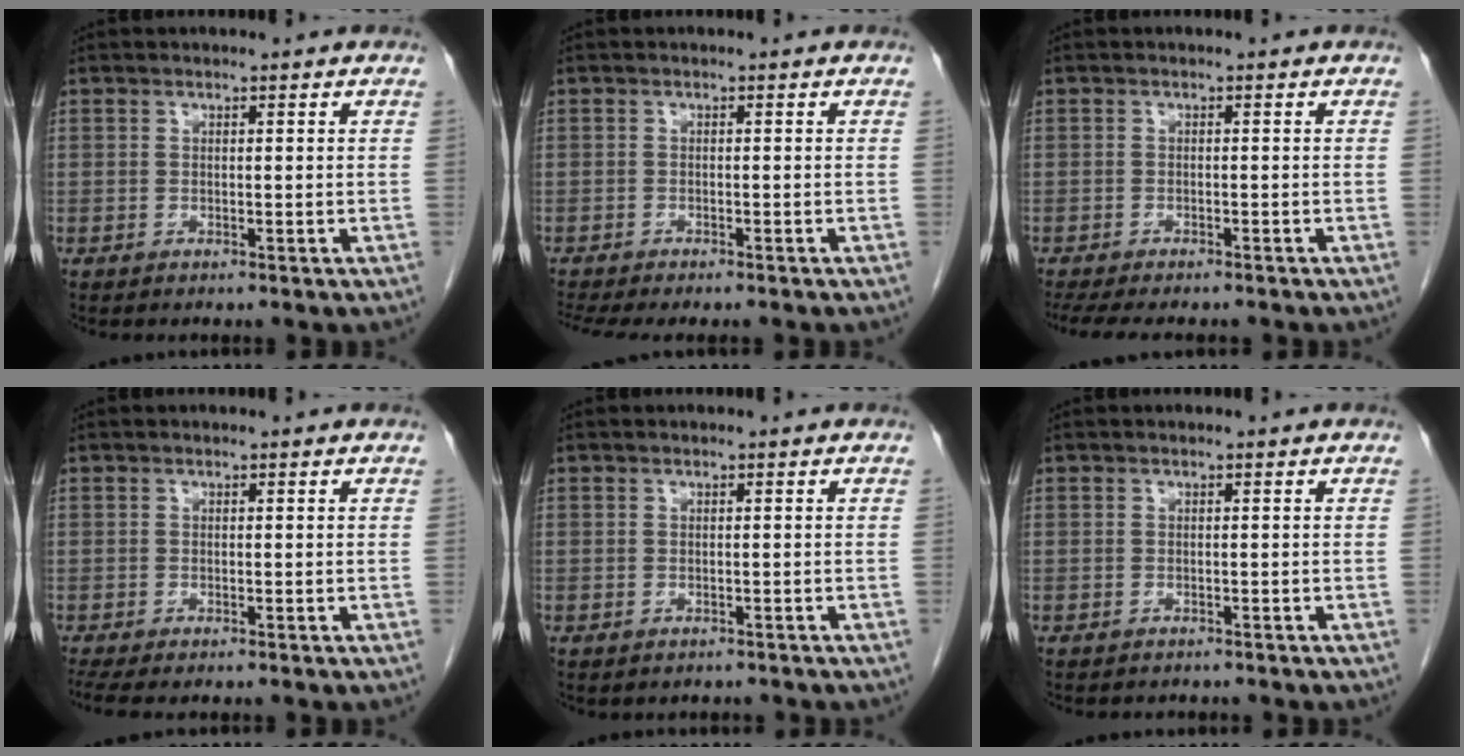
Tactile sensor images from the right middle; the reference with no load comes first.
{"total": 6.7, "force": [-5.9, 0.9, 3.2], "torque": [-0.044, -0.003, -0.086]}
{"total": 9.7, "force": [-8.3, 2.3, 4.5], "torque": [-0.070, -0.011, -0.114]}
{"total": 2.8, "force": [-2.2, 0.4, 1.6], "torque": [-0.027, -0.010, -0.036]}
{"total": 0.9, "force": [-0.7, 0.5, 0.2], "torque": [-0.009, -0.001, -0.006]}
{"total": 1.1, "force": [-1.0, 0.4, 0.1], "torque": [-0.010, -0.002, -0.013]}